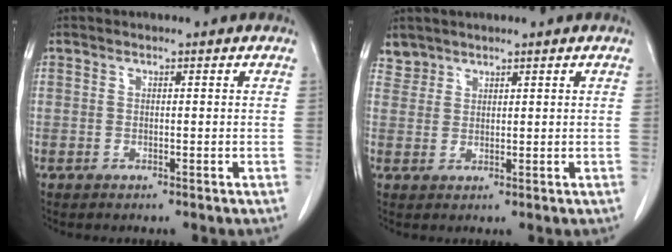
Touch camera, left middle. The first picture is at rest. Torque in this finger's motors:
{"motor_torque": [0.04, -0.02, -0.01, -0.01]}